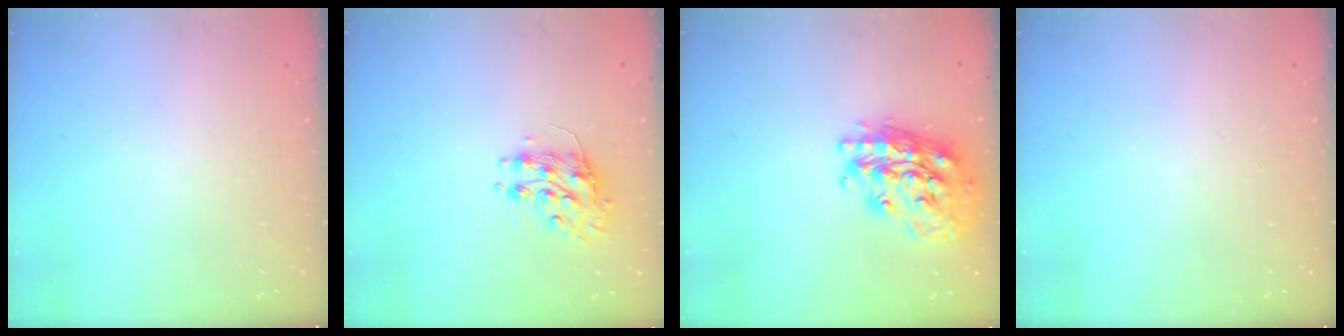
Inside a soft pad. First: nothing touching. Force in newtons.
{"total": 8.5, "press": 8.5, "slide": 0.2}
{"total": 22.6, "press": 22.6, "slide": 1.8}
{"total": 0.0}